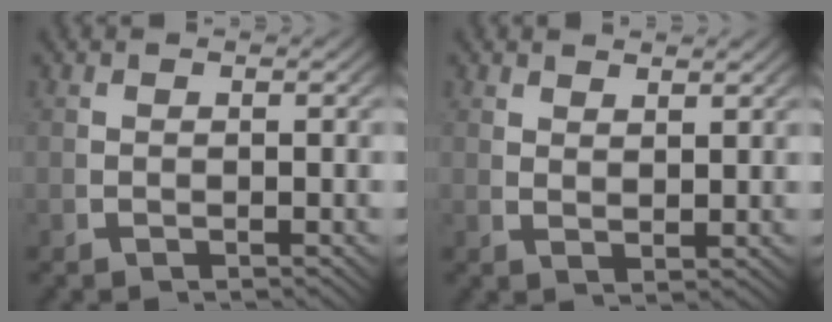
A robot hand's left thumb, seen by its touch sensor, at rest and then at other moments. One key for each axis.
{"total": 1.8, "fx": 1.8, "fy": 0.0, "fz": 0.5, "tx": -0.007, "ty": -0.005, "tz": 0.043}